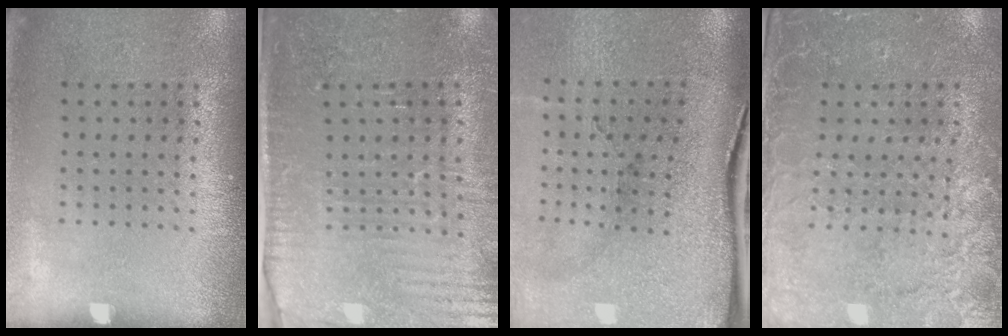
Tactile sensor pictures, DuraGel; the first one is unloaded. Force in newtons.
{"total": 3.7, "press": 3.5, "slide": 1.2}
{"total": 4.8, "press": 3.9, "slide": 2.9}
{"total": 3.0, "press": 2.8, "slide": 1.2}